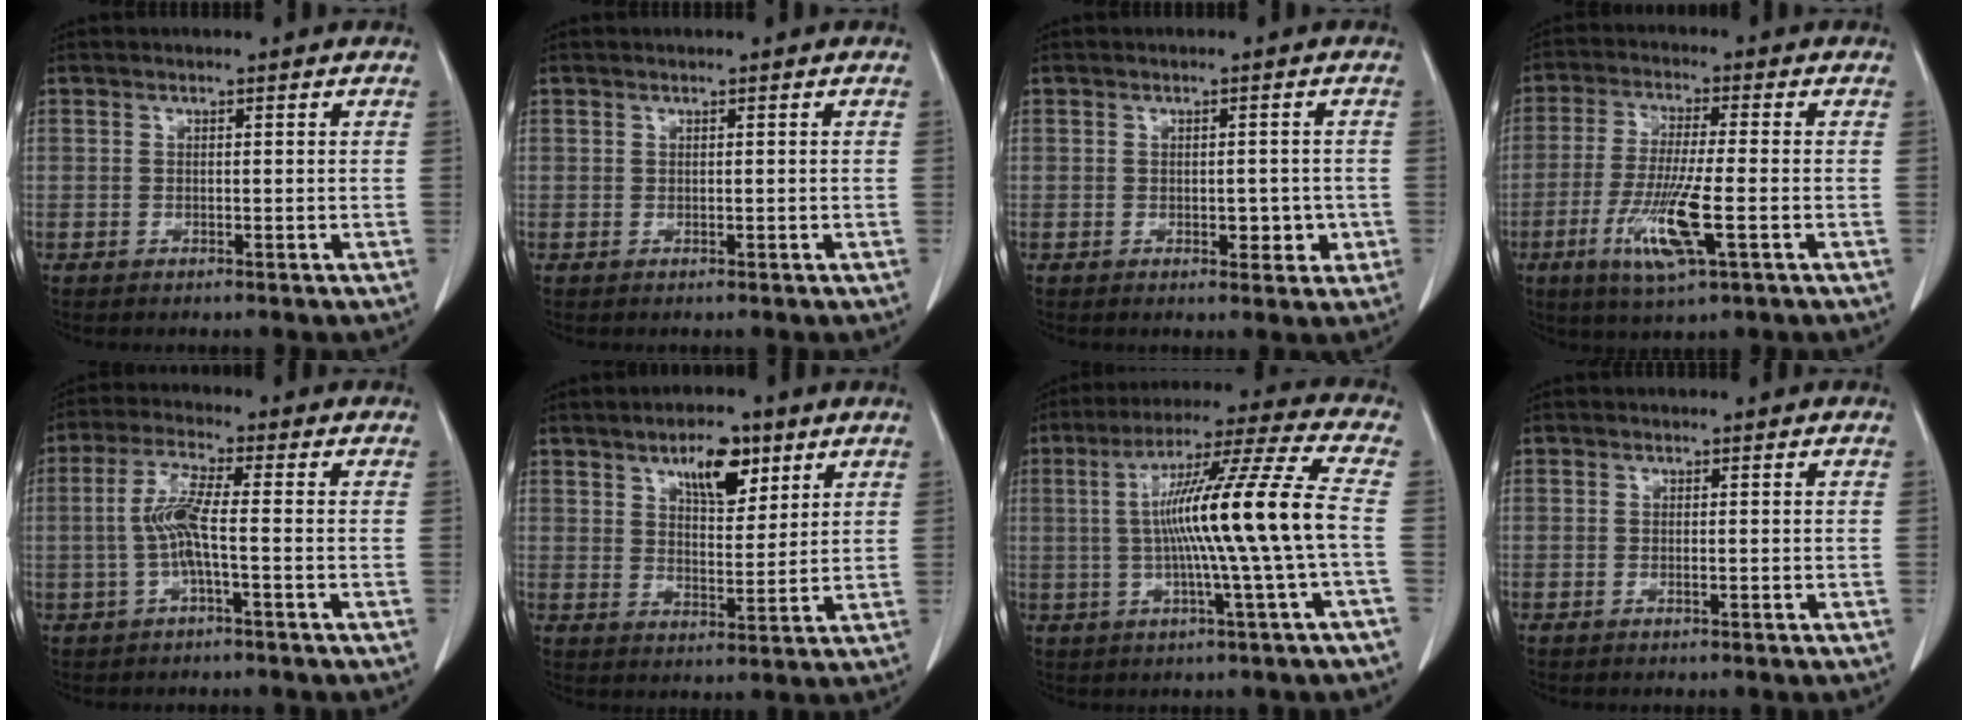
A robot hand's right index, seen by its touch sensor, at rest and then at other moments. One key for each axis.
{"total": 0.0}
{"total": 3.2, "fx": -0.7, "fy": 1.9, "fz": 2.5, "tx": -0.023, "ty": 0.003, "tz": -0.003}
{"total": 10.1, "fx": -3.5, "fy": 0.7, "fz": 9.5, "tx": -0.190, "ty": -0.020, "tz": -0.066}
{"total": 5.8, "fx": -0.8, "fy": 0.2, "fz": 5.8, "tx": -0.123, "ty": 0.009, "tz": -0.019}
{"total": 7.8, "fx": 4.5, "fy": 3.2, "fz": 5.5, "tx": -0.086, "ty": 0.002, "tz": 0.075}
{"total": 15.2, "fx": -0.7, "fy": -1.9, "fz": 15.1, "tx": -0.254, "ty": 0.010, "tz": -0.016}
{"total": 0.0}